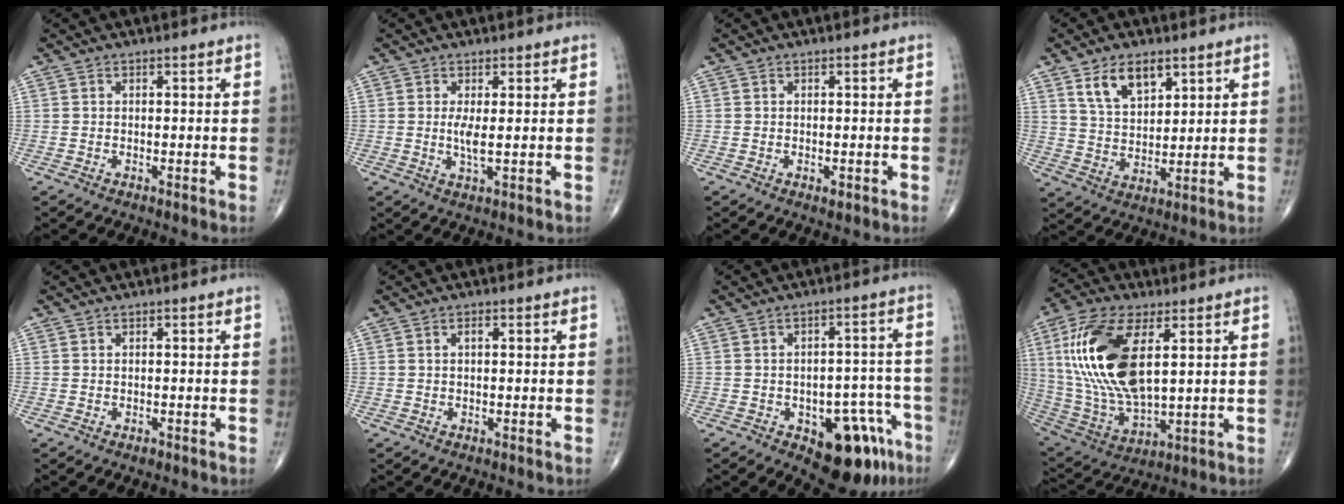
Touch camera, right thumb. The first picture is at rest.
{"total": 2.6, "force": [0.3, 0.3, 2.6], "torque": [-0.055, -0.009, 0.007]}
{"total": 0.9, "force": [-0.4, 0.4, 0.7], "torque": [-0.009, -0.002, -0.005]}
{"total": 8.6, "force": [4.9, 4.5, 5.4], "torque": [-0.076, -0.028, 0.094]}
{"total": 0.5, "force": [-0.3, 0.3, 0.2], "torque": [0.002, 0.001, -0.006]}
{"total": 0.9, "force": [0.3, 0.4, 0.8], "torque": [-0.013, 0.002, 0.002]}
{"total": 13.7, "force": [-7.0, 6.7, 9.7], "torque": [-0.077, 0.045, -0.085]}
{"total": 21.3, "force": [5.2, 9.8, 18.2], "torque": [-0.378, -0.020, 0.100]}